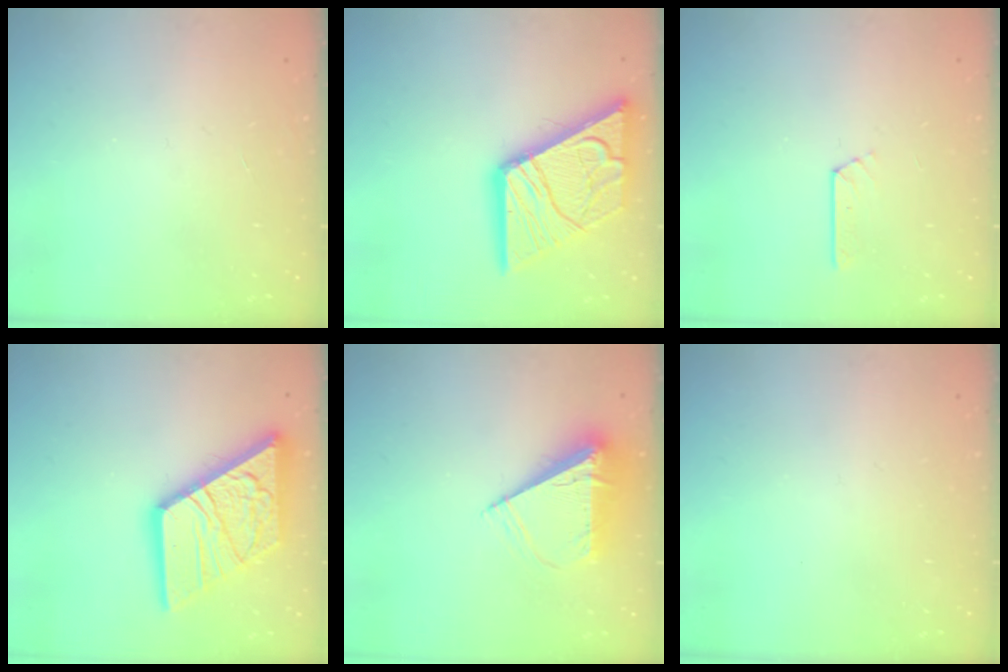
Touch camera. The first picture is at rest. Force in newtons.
{"total": 22.7, "press": 22.6, "slide": 2.7}
{"total": 2.6, "press": 2.6, "slide": 0.3}
{"total": 22.4, "press": 22.2, "slide": 2.6}
{"total": 8.3, "press": 8.3, "slide": 0.2}
{"total": 0.0}